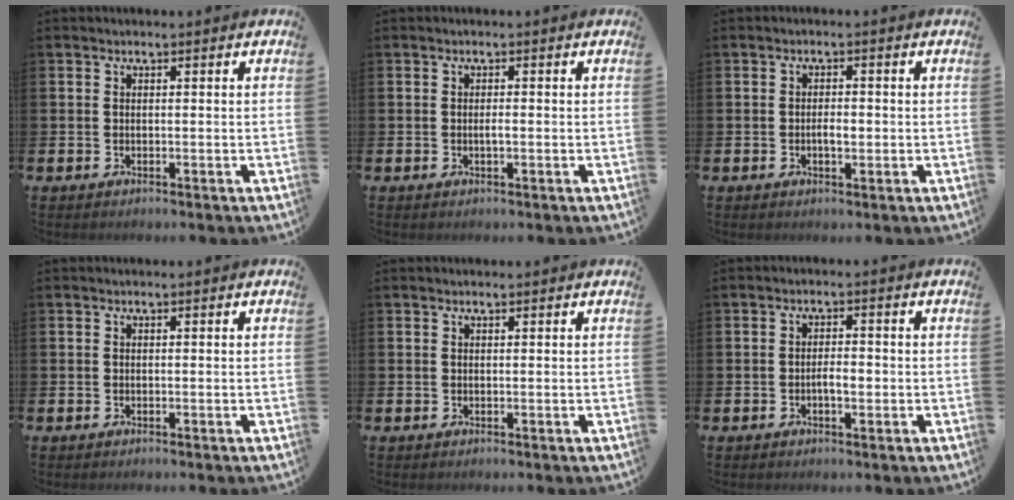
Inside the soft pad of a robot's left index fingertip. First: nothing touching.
{"total": 0.8, "force": [-0.1, 0.2, 0.8], "torque": [-0.016, -0.001, -0.001]}
{"total": 1.8, "force": [-0.2, 0.9, 1.6], "torque": [-0.014, -0.002, -0.008]}
{"total": 0.0}
{"total": 0.5, "force": [0.5, 0.1, 0.1], "torque": [0.003, -0.001, 0.008]}
{"total": 2.2, "force": [-0.4, 0.9, 1.9], "torque": [-0.021, -0.001, -0.012]}